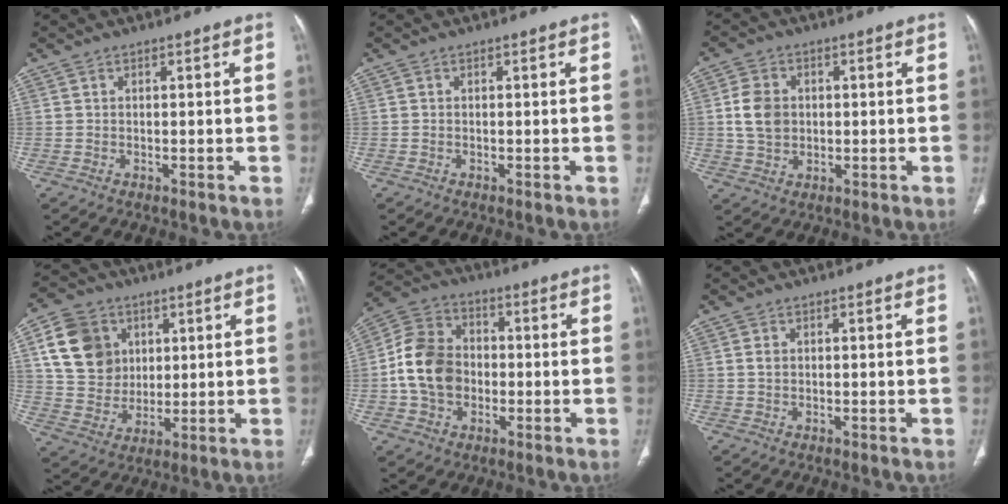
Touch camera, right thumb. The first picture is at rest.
{"total": 0.0}
{"total": 6.8, "force": [0.7, 5.4, 4.1], "torque": [-0.066, 0.000, 0.016]}
{"total": 13.8, "force": [4.5, 11.5, 6.1], "torque": [-0.088, -0.005, 0.089]}
{"total": 12.5, "force": [-1.3, 9.9, 7.6], "torque": [-0.124, 0.029, -0.031]}
{"total": 1.1, "force": [0.3, 0.8, 0.7], "torque": [-0.008, 0.001, 0.008]}